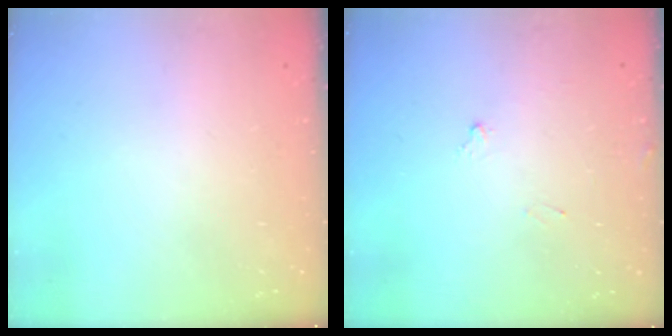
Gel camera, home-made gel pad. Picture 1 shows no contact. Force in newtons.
{"total": 7.3, "press": 7.3, "slide": 0.4}